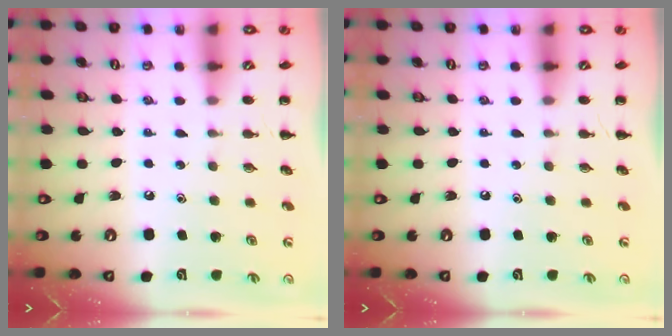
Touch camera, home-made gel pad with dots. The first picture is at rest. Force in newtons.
{"total": 0.0}